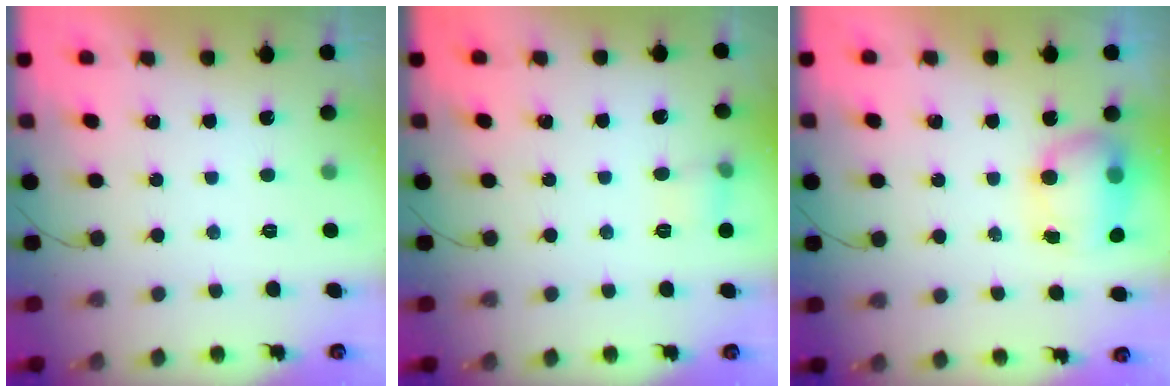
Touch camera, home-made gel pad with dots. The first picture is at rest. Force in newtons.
{"total": 5.4, "press": 5.1, "slide": 1.6}
{"total": 10.6, "press": 8.6, "slide": 6.3}